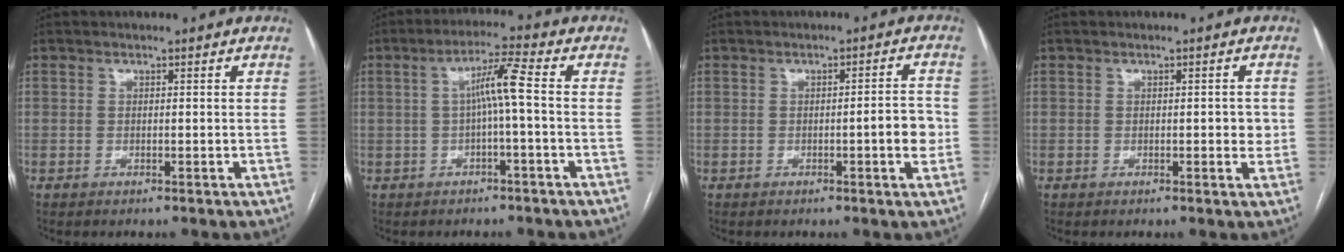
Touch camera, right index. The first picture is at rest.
{"total": 5.4, "force": [-0.2, -0.4, 5.4], "torque": [-0.094, 0.019, 0.000]}
{"total": 4.1, "force": [-0.9, 0.5, 4.0], "torque": [-0.048, 0.004, -0.012]}
{"total": 2.0, "force": [-0.1, 0.9, 1.8], "torque": [-0.018, 0.001, 0.000]}